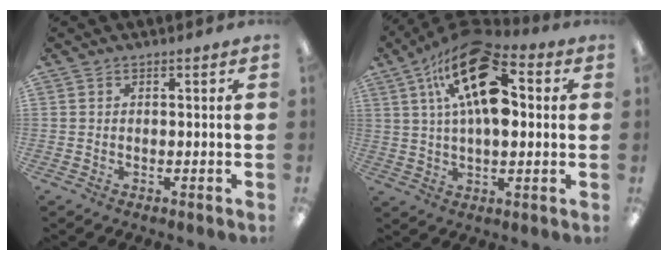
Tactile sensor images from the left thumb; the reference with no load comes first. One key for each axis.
{"total": 19.7, "fx": 7.7, "fy": 9.3, "fz": 15.5, "tx": -0.279, "ty": -0.035, "tz": 0.125}